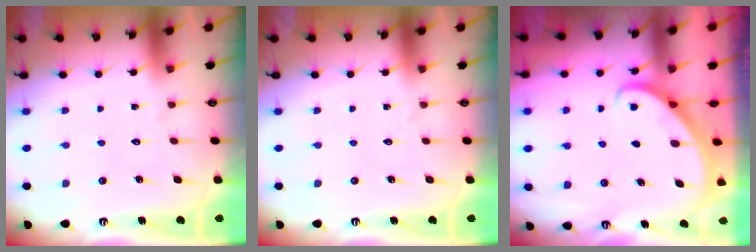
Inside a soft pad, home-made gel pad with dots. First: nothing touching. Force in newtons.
{"total": 0.0}
{"total": 2.8, "press": 2.8, "slide": 0.2}